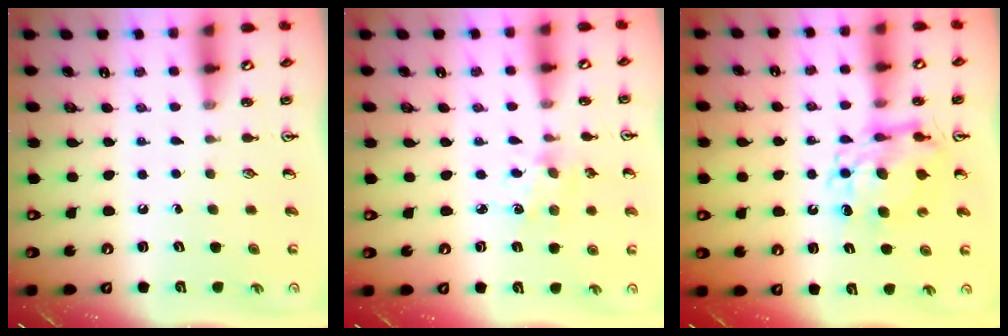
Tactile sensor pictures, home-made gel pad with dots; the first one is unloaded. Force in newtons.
{"total": 2.9, "press": 2.9, "slide": 0.3}
{"total": 10.9, "press": 10.8, "slide": 1.4}